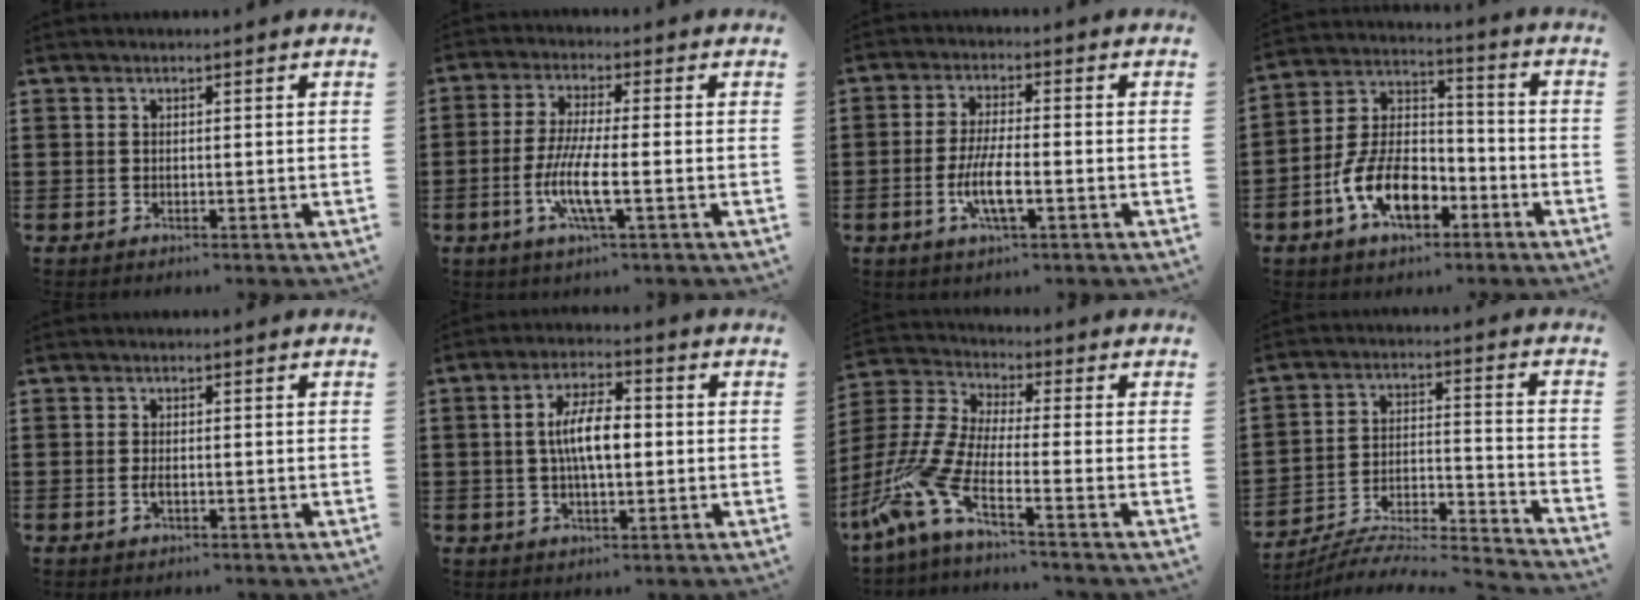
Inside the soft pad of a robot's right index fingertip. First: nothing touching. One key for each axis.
{"total": 7.5, "fx": -2.3, "fy": 1.1, "fz": 7.1, "tx": -0.154, "ty": -0.015, "tz": -0.049}
{"total": 6.1, "fx": -2.0, "fy": 1.4, "fz": 5.6, "tx": -0.121, "ty": -0.010, "tz": -0.041}
{"total": 11.1, "fx": -5.2, "fy": 5.9, "fz": 7.8, "tx": -0.176, "ty": 0.007, "tz": -0.096}
{"total": 1.6, "fx": -0.6, "fy": 0.6, "fz": 1.3, "tx": -0.034, "ty": -0.005, "tz": -0.014}
{"total": 7.0, "fx": 0.0, "fy": 2.5, "fz": 6.5, "tx": -0.127, "ty": 0.005, "tz": -0.003}
{"total": 8.6, "fx": -4.8, "fy": 2.3, "fz": 6.8, "tx": -0.200, "ty": -0.029, "tz": -0.110}
{"total": 5.9, "fx": -5.5, "fy": 0.8, "fz": 1.9, "tx": -0.035, "ty": -0.009, "tz": -0.112}